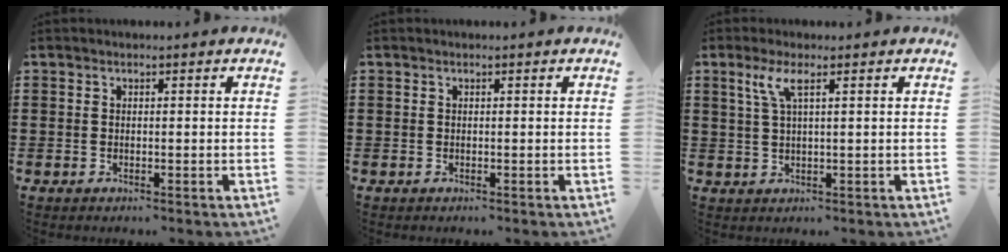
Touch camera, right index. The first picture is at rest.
{"total": 0.0}
{"total": 3.6, "force": [1.5, 0.5, 3.2], "torque": [-0.076, 0.002, 0.022]}